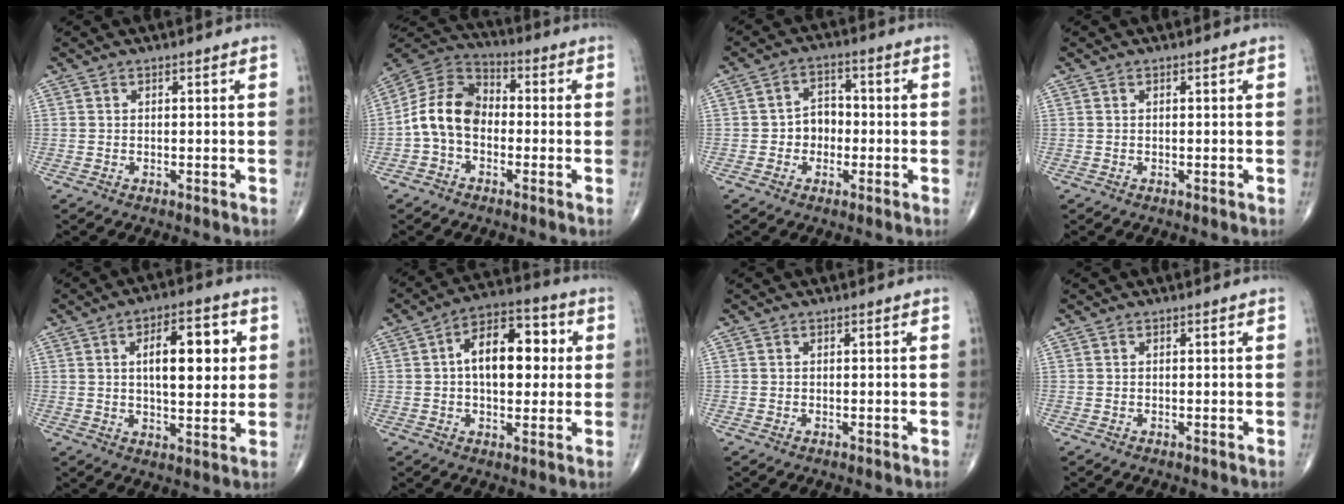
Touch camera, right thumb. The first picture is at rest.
{"total": 11.2, "force": [-1.9, 8.0, 7.6], "torque": [-0.129, 0.036, -0.052]}
{"total": 5.4, "force": [-0.9, 4.4, 3.0], "torque": [-0.021, 0.021, -0.024]}
{"total": 0.0}
{"total": 12.8, "force": [2.8, 5.5, 11.1], "torque": [-0.140, -0.003, 0.042]}
{"total": 13.8, "force": [1.8, 7.7, 11.3], "torque": [-0.147, 0.023, 0.020]}
{"total": 0.0}
{"total": 0.0}